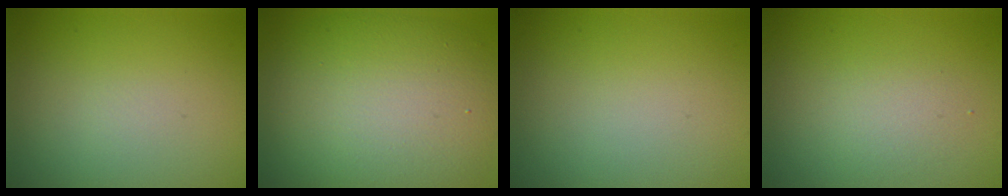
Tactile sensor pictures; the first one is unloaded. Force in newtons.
{"total": 12.0, "press": 12.0, "slide": 0.8}
{"total": 0.0}
{"total": 1.8, "press": 1.8, "slide": 0.1}